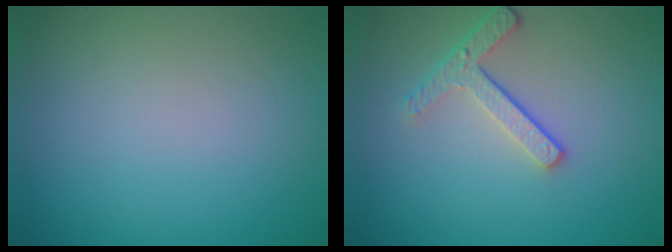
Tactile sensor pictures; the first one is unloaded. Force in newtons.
{"total": 2.9, "press": 2.4, "slide": 1.6}